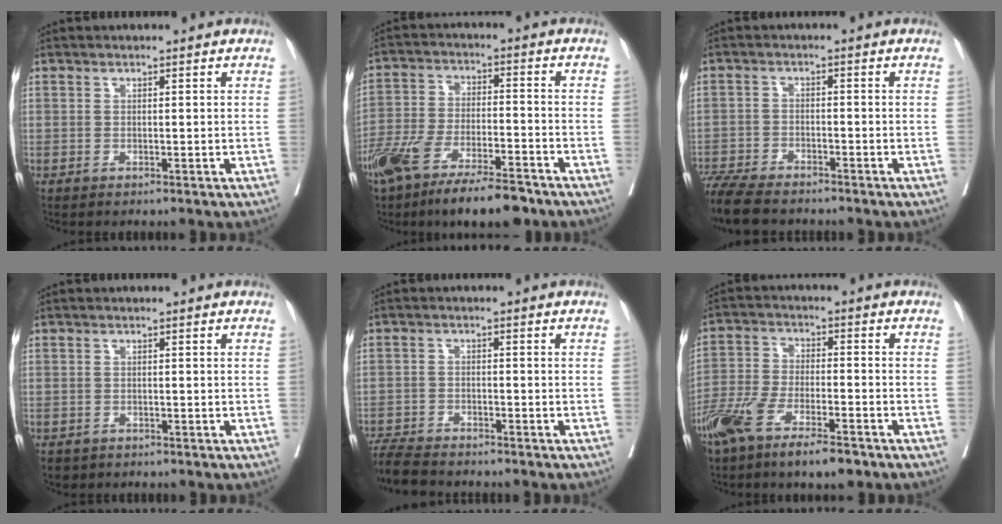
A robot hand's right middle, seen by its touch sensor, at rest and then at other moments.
{"total": 15.9, "force": [-11.6, 3.7, 10.2], "torque": [-0.190, -0.029, -0.203]}
{"total": 10.0, "force": [-8.6, 2.3, 4.4], "torque": [-0.076, -0.018, -0.145]}
{"total": 2.1, "force": [-1.5, 1.4, 0.2], "torque": [-0.005, 0.000, -0.024]}
{"total": 6.5, "force": [-6.2, 0.9, 1.8], "torque": [-0.028, -0.018, -0.109]}
{"total": 11.1, "force": [-7.7, 2.8, 7.5], "torque": [-0.146, -0.012, -0.137]}